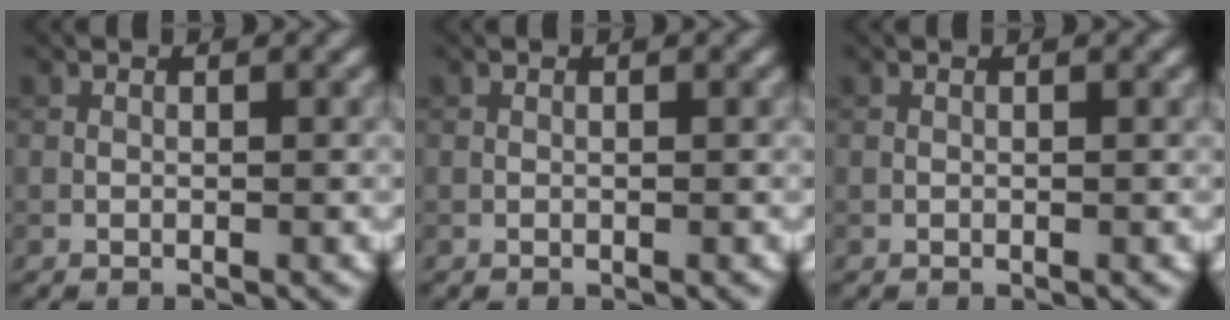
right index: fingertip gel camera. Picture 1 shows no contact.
{"total": 0.0}
{"total": 0.0}